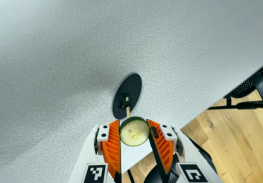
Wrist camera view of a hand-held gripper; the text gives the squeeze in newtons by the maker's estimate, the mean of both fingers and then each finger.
{"total": 8.0, "left": 8.0, "right": 8.1}